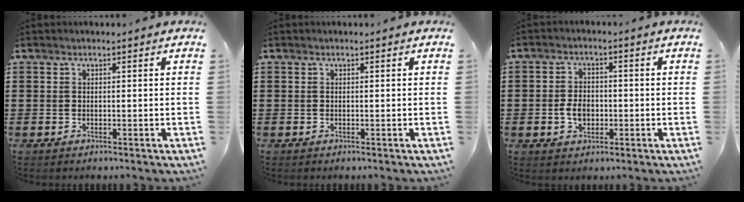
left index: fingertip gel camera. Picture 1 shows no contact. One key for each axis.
{"total": 0.0}
{"total": 3.9, "fx": -0.8, "fy": 2.7, "fz": 2.7, "tx": -0.053, "ty": -0.001, "tz": -0.020}